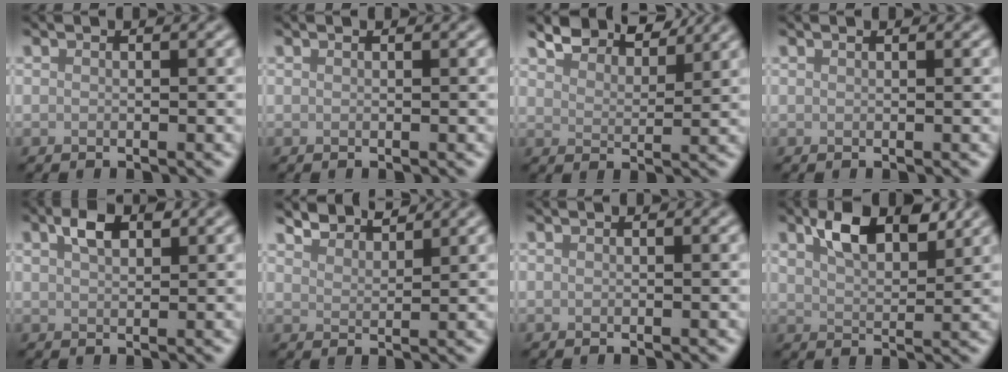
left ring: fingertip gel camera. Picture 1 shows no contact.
{"total": 0.0}
{"total": 5.0, "force": [4.6, 1.1, 1.5], "torque": [-0.038, 0.005, 0.068]}
{"total": 0.0}
{"total": 2.8, "force": [1.4, 1.4, 1.9], "torque": [-0.037, 0.008, 0.025]}
{"total": 3.0, "force": [3.0, 0.2, 0.4], "torque": [-0.008, 0.001, 0.052]}
{"total": 0.0}
{"total": 5.3, "force": [3.0, 2.5, 3.6], "torque": [-0.066, 0.004, 0.050]}